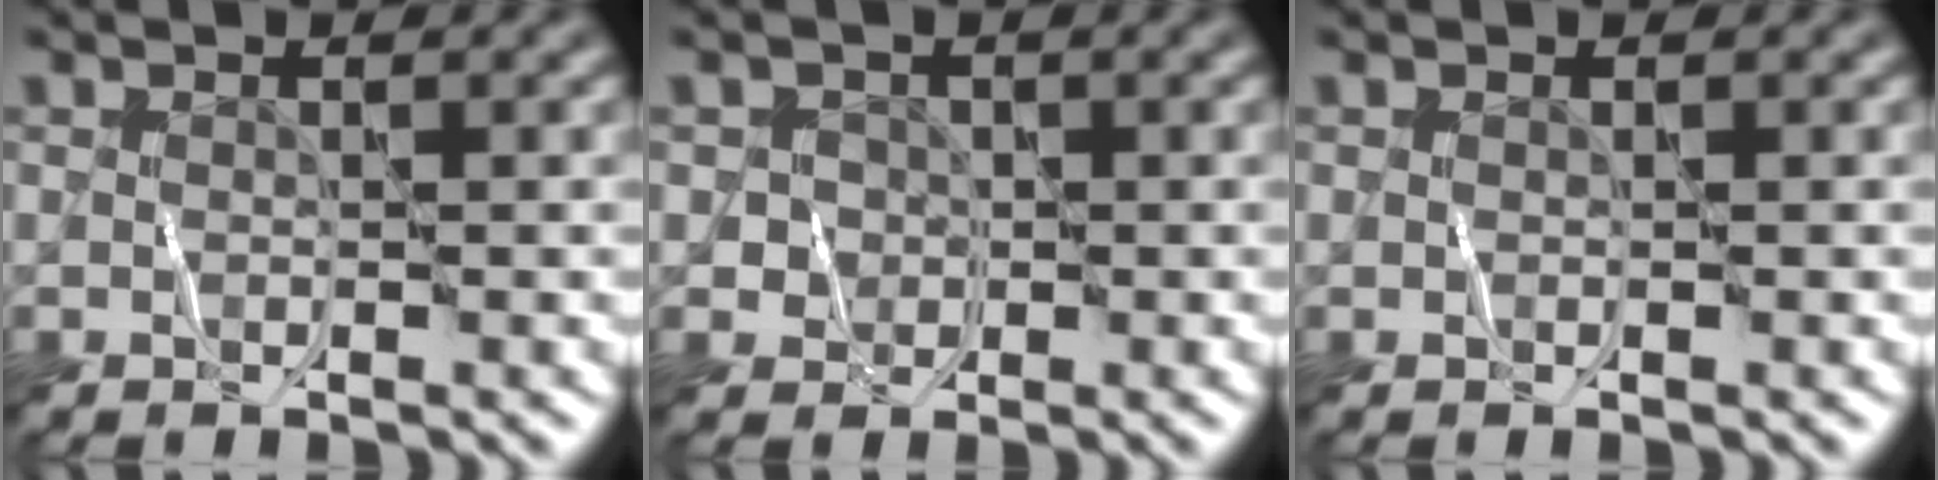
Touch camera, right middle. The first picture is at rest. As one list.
[{"total": 1.7, "force": [0.0, 1.7, -0.2], "torque": [0.027, 0.007, -0.006]}, {"total": 0.0}]